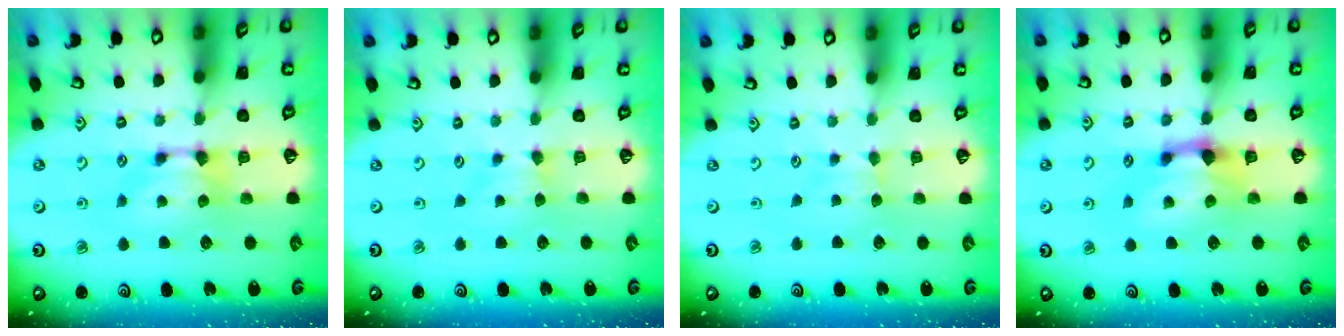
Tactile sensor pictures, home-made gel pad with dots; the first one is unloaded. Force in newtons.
{"total": 2.5, "press": 2.5, "slide": 0.5}
{"total": 2.4, "press": 2.3, "slide": 0.5}
{"total": 2.5, "press": 2.0, "slide": 1.5}